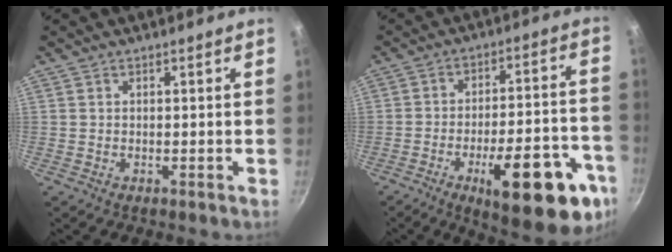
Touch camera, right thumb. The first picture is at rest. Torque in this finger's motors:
{"motor_torque": [2.33, 2.11, 1.95, -0.82, 0.16]}